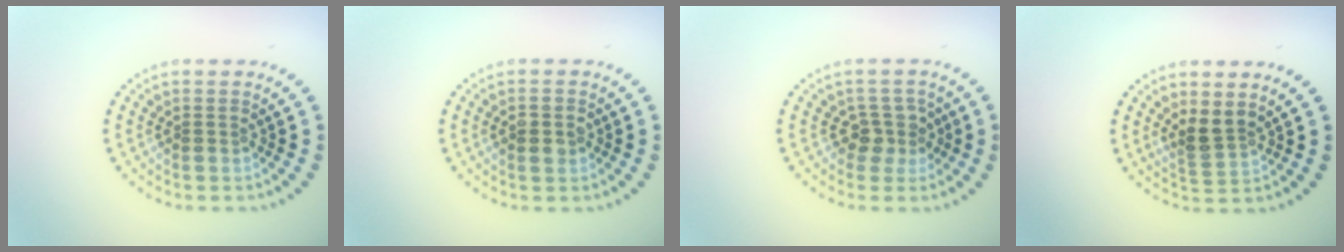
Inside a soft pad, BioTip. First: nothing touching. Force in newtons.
{"total": 2.0, "press": 2.0, "slide": 0.2}
{"total": 2.2, "press": 1.8, "slide": 1.2}
{"total": 2.3, "press": 1.8, "slide": 1.6}